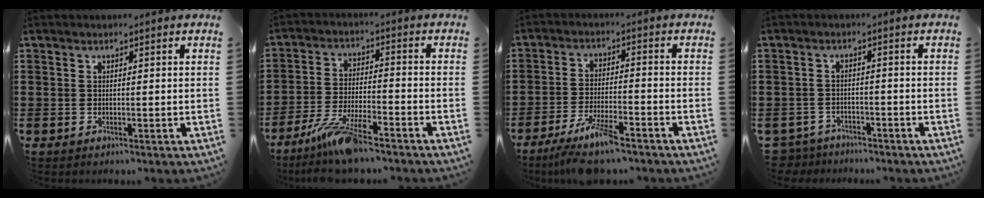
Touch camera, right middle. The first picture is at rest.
{"total": 8.5, "force": [-6.6, 1.3, 5.2], "torque": [-0.117, -0.008, -0.129]}
{"total": 7.3, "force": [-5.7, 0.9, 4.5], "torque": [-0.095, -0.013, -0.105]}
{"total": 3.0, "force": [-2.9, 0.6, -0.2], "torque": [-0.013, -0.006, -0.066]}